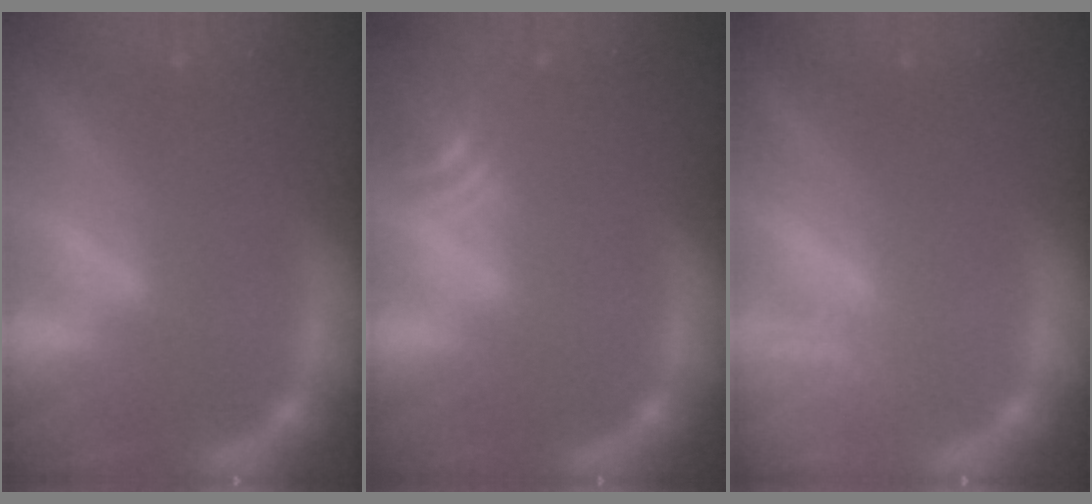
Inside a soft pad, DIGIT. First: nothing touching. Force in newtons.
{"total": 4.0}
{"total": 2.0}